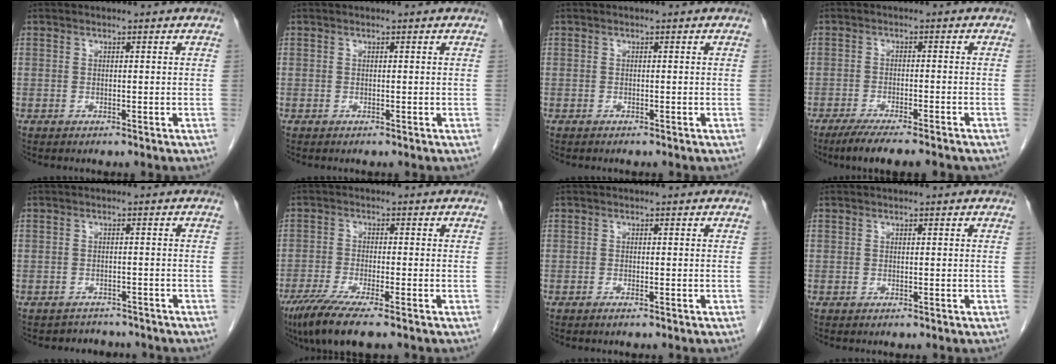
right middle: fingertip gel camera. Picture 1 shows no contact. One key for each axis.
{"total": 0.0}
{"total": 0.0}
{"total": 10.1, "fx": -8.3, "fy": 1.4, "fz": 5.6, "tx": -0.079, "ty": -0.017, "tz": -0.122}
{"total": 4.1, "fx": -3.7, "fy": 1.8, "fz": 0.0, "tx": -0.004, "ty": 0.009, "tz": -0.045}
{"total": 7.7, "fx": -5.5, "fy": 0.3, "fz": 5.4, "tx": -0.097, "ty": -0.021, "tz": -0.094}
{"total": 0.8, "fx": -0.6, "fy": -0.1, "fz": 0.6, "tx": -0.013, "ty": 0.000, "tz": -0.010}
{"total": 0.0}